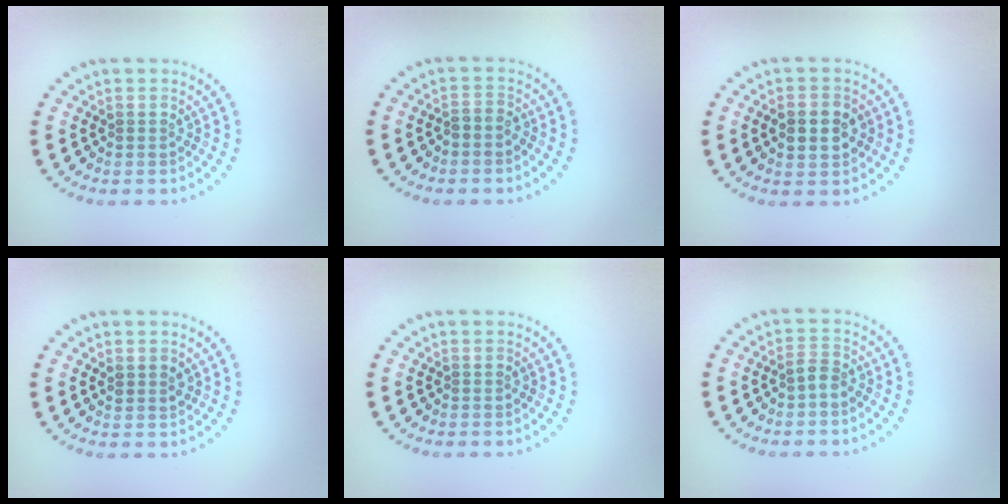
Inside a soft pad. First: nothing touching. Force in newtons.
{"total": 0.9, "press": 0.6, "slide": 0.6}
{"total": 3.7, "press": 3.7, "slide": 0.1}
{"total": 1.1, "press": 1.0, "slide": 0.5}
{"total": 0.0}
{"total": 1.4, "press": 1.2, "slide": 0.6}